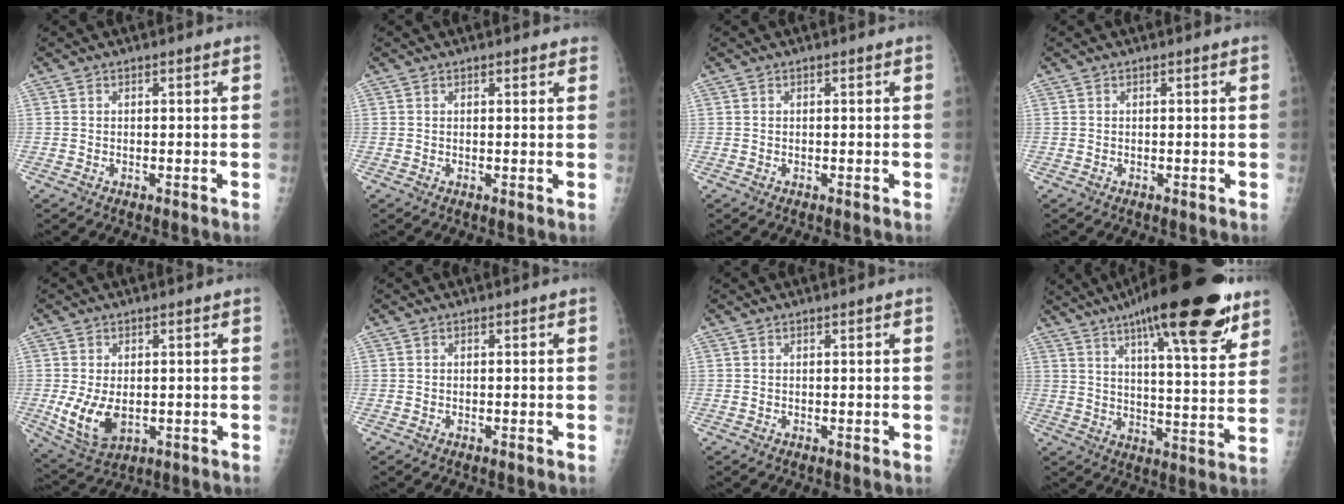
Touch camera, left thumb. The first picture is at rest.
{"total": 1.6, "force": [1.3, 0.6, 0.9], "torque": [-0.005, -0.002, 0.014]}
{"total": 0.0}
{"total": 0.0}
{"total": 8.1, "force": [-0.8, 5.0, 6.3], "torque": [-0.117, -0.017, 0.001]}
{"total": 0.0}
{"total": 0.7, "force": [0.4, 0.0, 0.6], "torque": [-0.009, 0.002, 0.005]}
{"total": 25.4, "force": [16.0, 6.1, 18.7], "torque": [-0.260, -0.039, 0.237]}